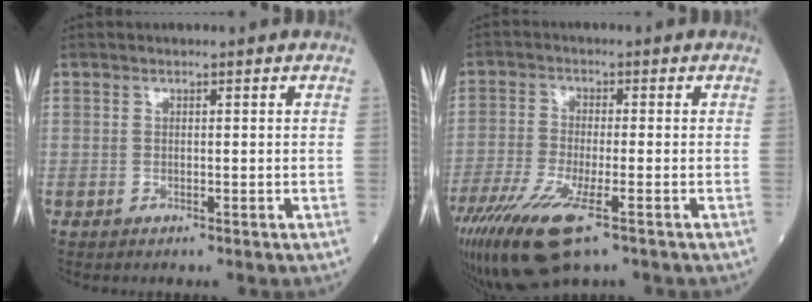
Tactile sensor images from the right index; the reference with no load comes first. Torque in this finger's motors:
{"motor_torque": [1.15, -0.99, 0.30, 0.19]}